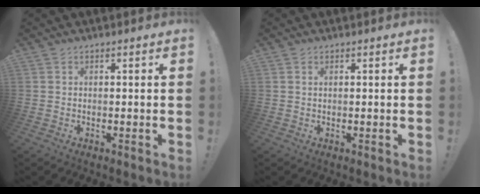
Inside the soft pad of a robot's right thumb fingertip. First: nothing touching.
{"total": 0.6, "force": [0.3, 0.6, 0.1], "torque": [0.004, -0.001, 0.006]}